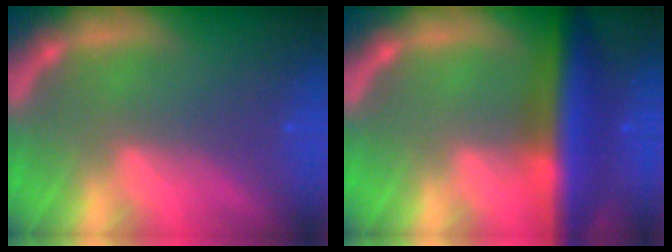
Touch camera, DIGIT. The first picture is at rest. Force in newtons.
{"total": 8.5}